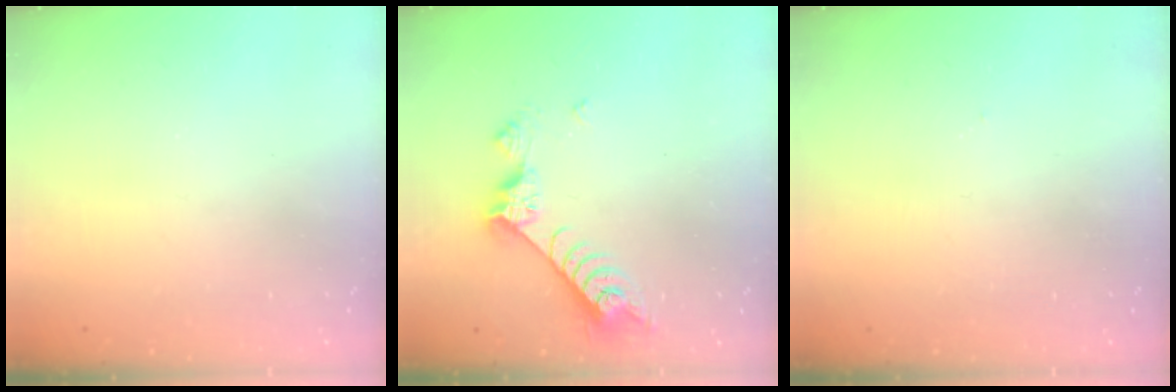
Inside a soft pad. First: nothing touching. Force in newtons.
{"total": 8.4, "press": 8.3, "slide": 0.8}
{"total": 3.3, "press": 3.3, "slide": 0.4}